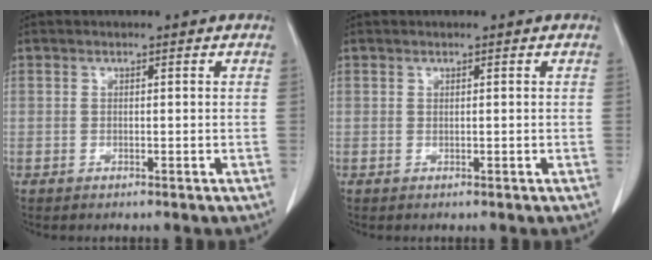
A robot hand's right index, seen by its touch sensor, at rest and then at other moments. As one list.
[{"total": 0.0}]